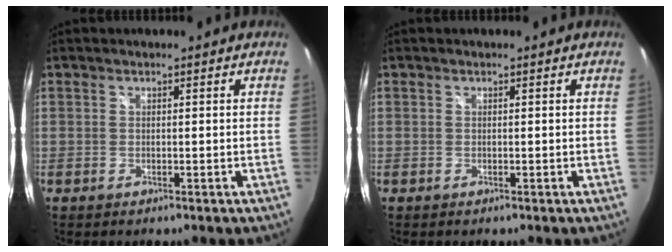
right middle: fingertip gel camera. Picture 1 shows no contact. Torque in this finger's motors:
{"motor_torque": [-0.01, -0.14, 0.02, 0.01]}